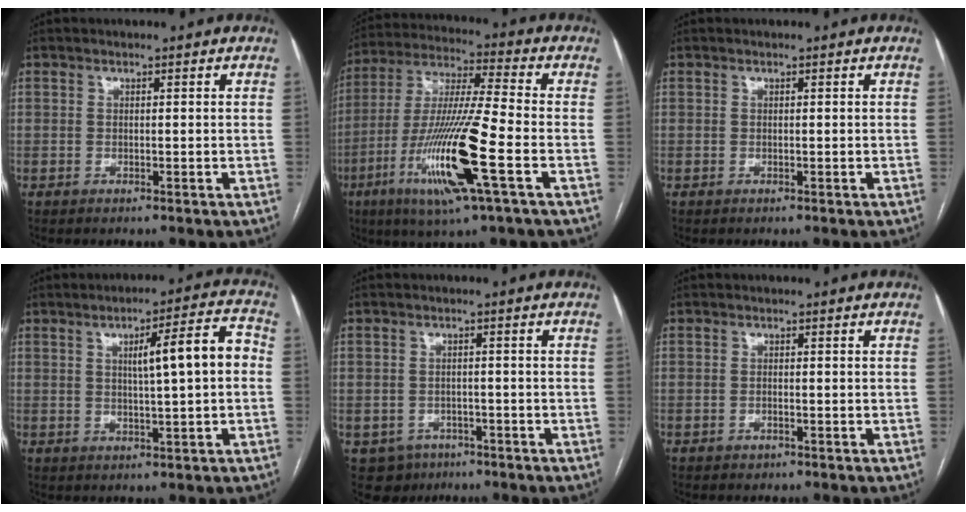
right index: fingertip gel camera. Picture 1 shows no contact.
{"total": 17.5, "force": [-6.3, 0.1, 16.3], "torque": [-0.335, -0.024, -0.120]}
{"total": 0.0}
{"total": 8.5, "force": [0.8, 0.8, 8.5], "torque": [-0.123, 0.020, 0.012]}
{"total": 4.8, "force": [-2.4, 4.2, 0.4], "torque": [0.000, 0.009, -0.032]}
{"total": 0.5, "force": [-0.4, 0.3, 0.2], "torque": [-0.003, 0.000, -0.007]}